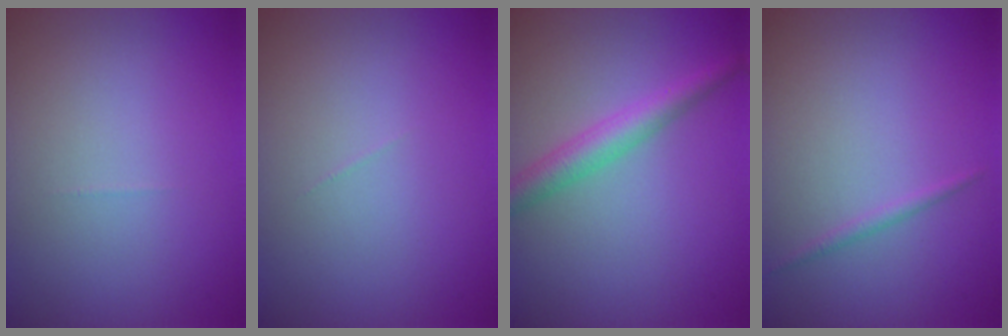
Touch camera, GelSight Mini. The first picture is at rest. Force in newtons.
{"total": 0.0}
{"total": 3.3, "press": 3.3, "slide": 0.1}
{"total": 0.8, "press": 0.8, "slide": 0.0}